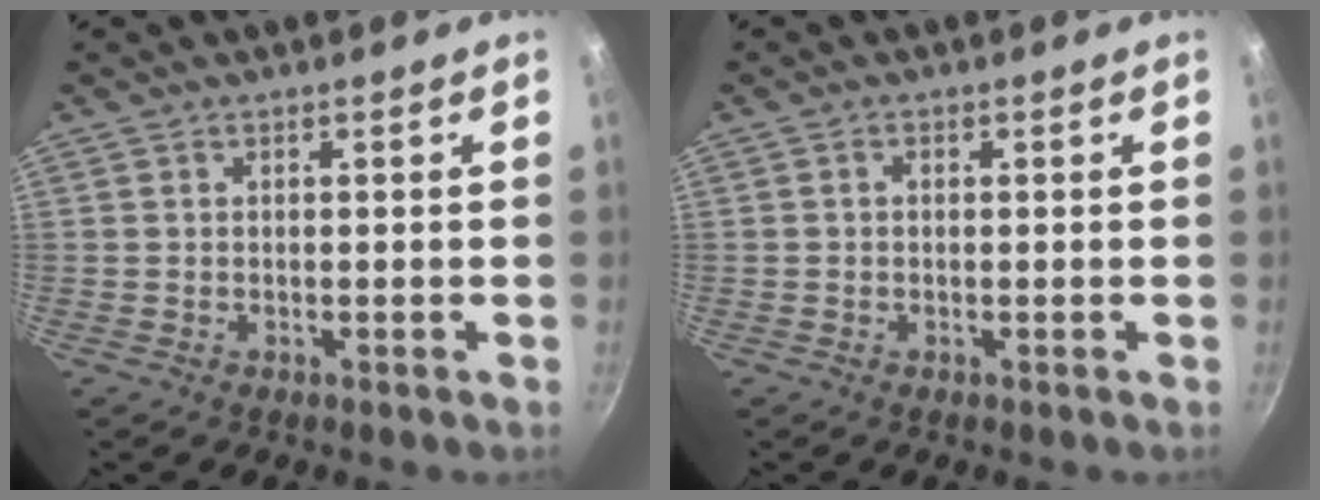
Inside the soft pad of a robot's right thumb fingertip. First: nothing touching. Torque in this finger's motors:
{"motor_torque": [-0.10, -0.02, 0.21, -0.18, 0.07]}